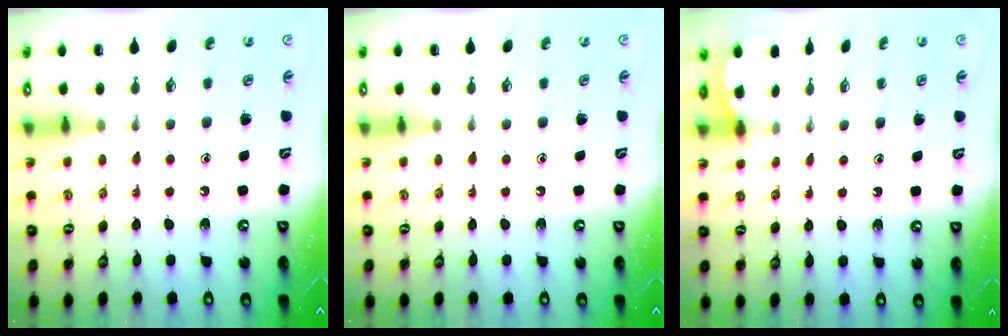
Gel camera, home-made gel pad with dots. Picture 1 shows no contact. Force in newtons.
{"total": 0.0}
{"total": 1.9, "press": 1.9, "slide": 0.2}